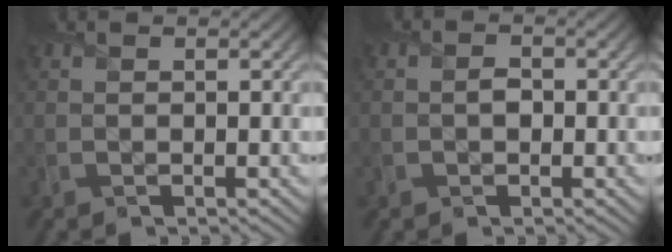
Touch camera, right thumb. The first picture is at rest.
{"total": 1.4, "force": [-0.3, 1.1, 0.8], "torque": [-0.012, -0.002, -0.012]}